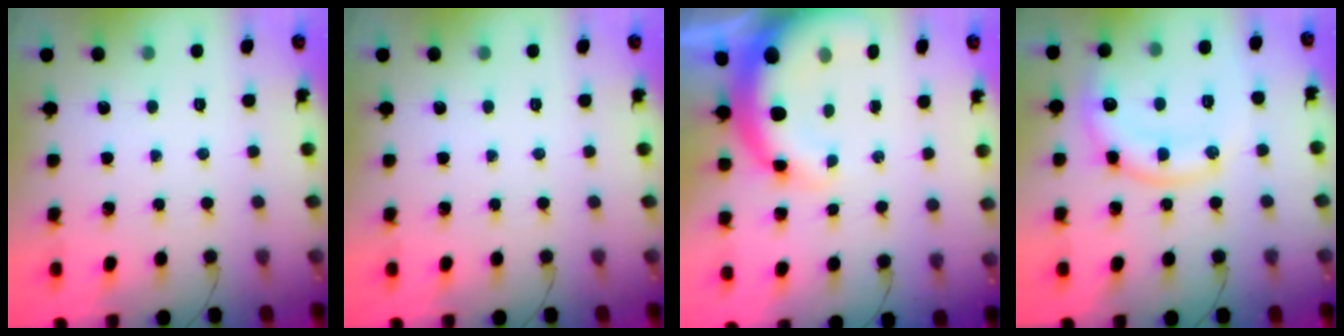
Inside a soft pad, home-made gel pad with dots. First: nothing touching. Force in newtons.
{"total": 0.0}
{"total": 10.9, "press": 10.6, "slide": 2.5}
{"total": 15.2, "press": 15.1, "slide": 1.5}